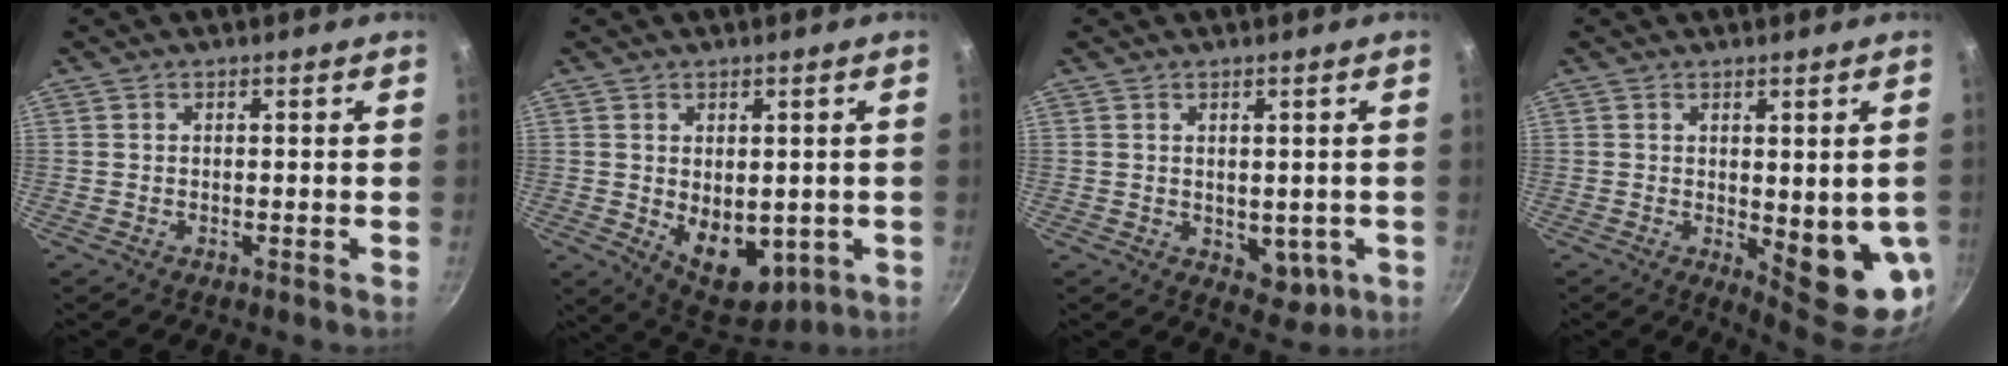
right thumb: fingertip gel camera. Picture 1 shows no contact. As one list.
[{"total": 10.7, "force": [-1.2, 6.9, 8.1], "torque": [-0.091, -0.020, 0.004]}, {"total": 5.3, "force": [-0.5, 3.6, 3.8], "torque": [-0.028, -0.007, 0.003]}, {"total": 11.5, "force": [-0.7, 4.0, 10.7], "torque": [-0.107, -0.021, 0.002]}]